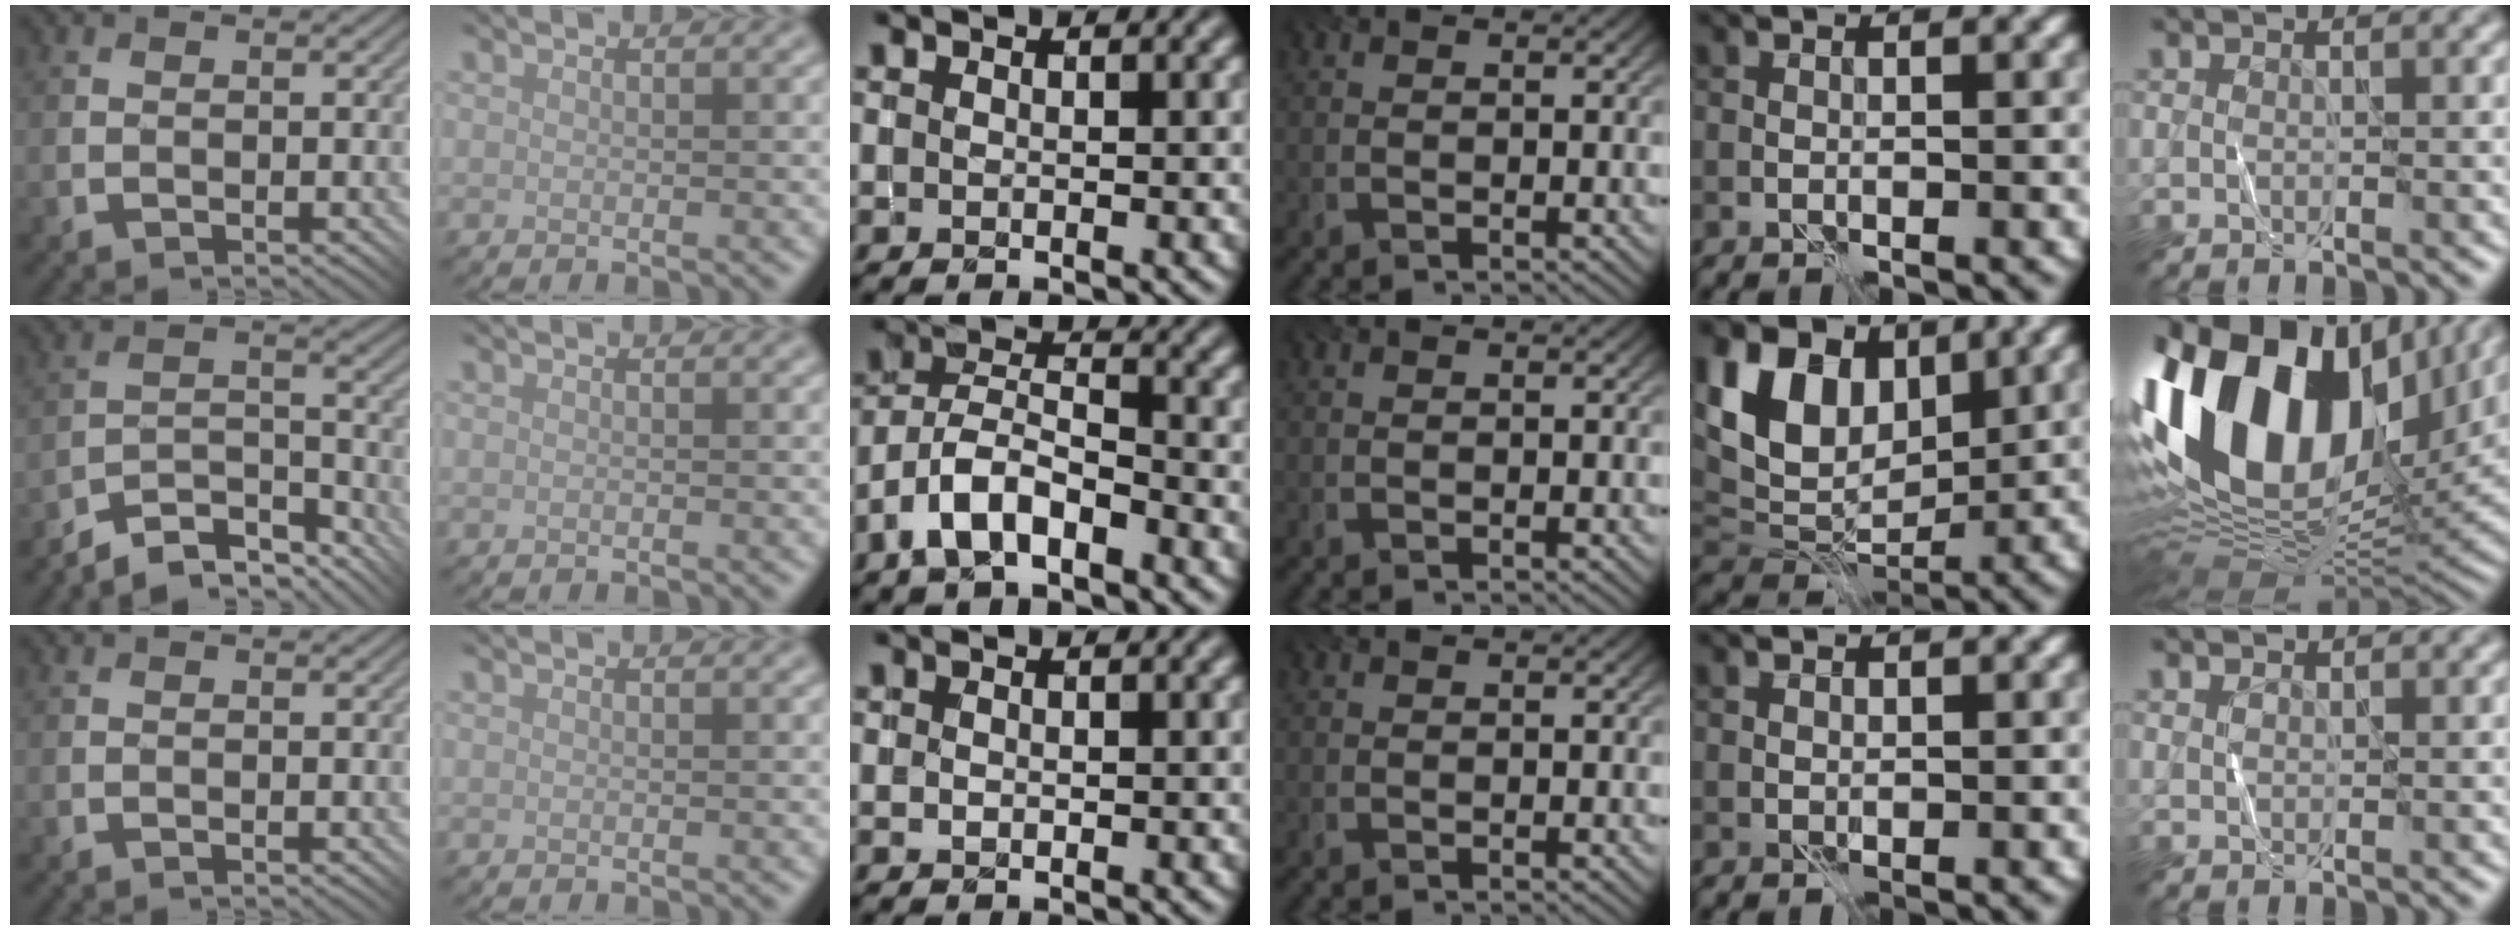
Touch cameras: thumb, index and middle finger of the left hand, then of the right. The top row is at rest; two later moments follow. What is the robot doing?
{"motion": "fold", "object": "shorts"}